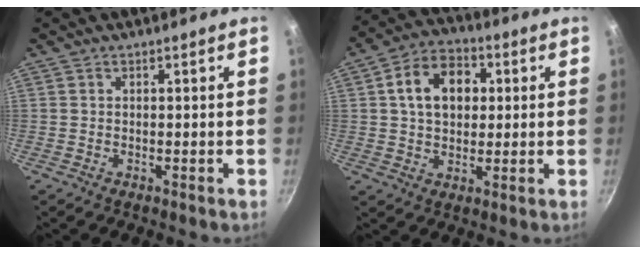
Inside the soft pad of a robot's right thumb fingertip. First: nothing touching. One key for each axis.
{"total": 11.5, "fx": 2.3, "fy": 8.4, "fz": 7.5, "tx": -0.096, "ty": 0.014, "tz": 0.026}